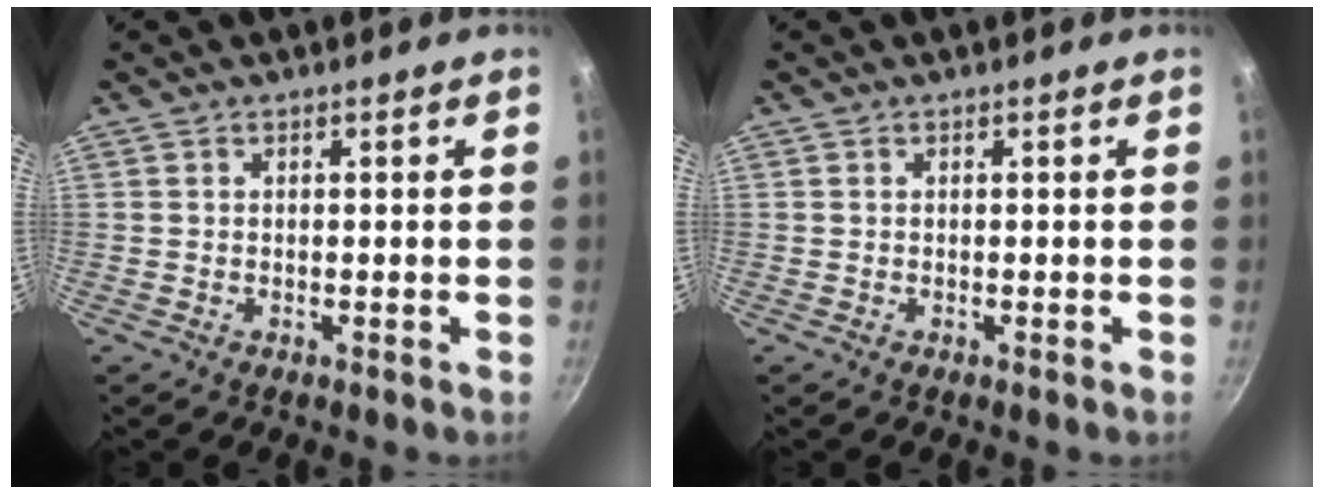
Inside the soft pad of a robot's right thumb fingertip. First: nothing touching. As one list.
[{"total": 0.0}]